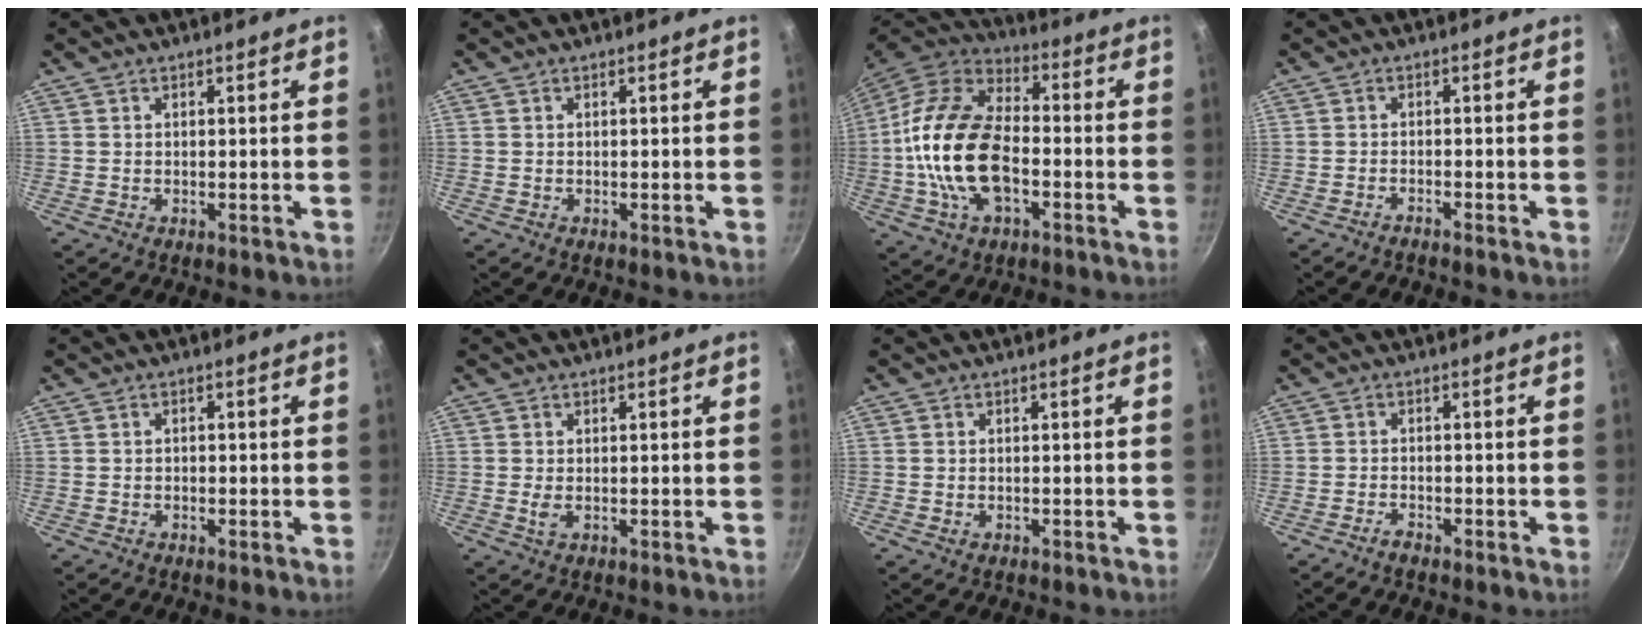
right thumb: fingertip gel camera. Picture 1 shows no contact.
{"total": 0.0}
{"total": 20.5, "force": [-3.3, 12.0, 16.3], "torque": [-0.299, 0.033, -0.070]}
{"total": 1.3, "force": [-1.3, -0.1, 0.3], "torque": [-0.017, 0.016, -0.019]}
{"total": 0.7, "force": [-0.3, 0.5, 0.3], "torque": [-0.006, 0.003, -0.004]}
{"total": 1.3, "force": [-0.1, 0.6, 1.2], "torque": [-0.024, -0.002, 0.000]}
{"total": 0.7, "force": [-0.3, 0.5, 0.4], "torque": [-0.006, 0.000, -0.006]}
{"total": 1.6, "force": [-1.5, 0.3, 0.6], "torque": [-0.018, 0.014, -0.028]}